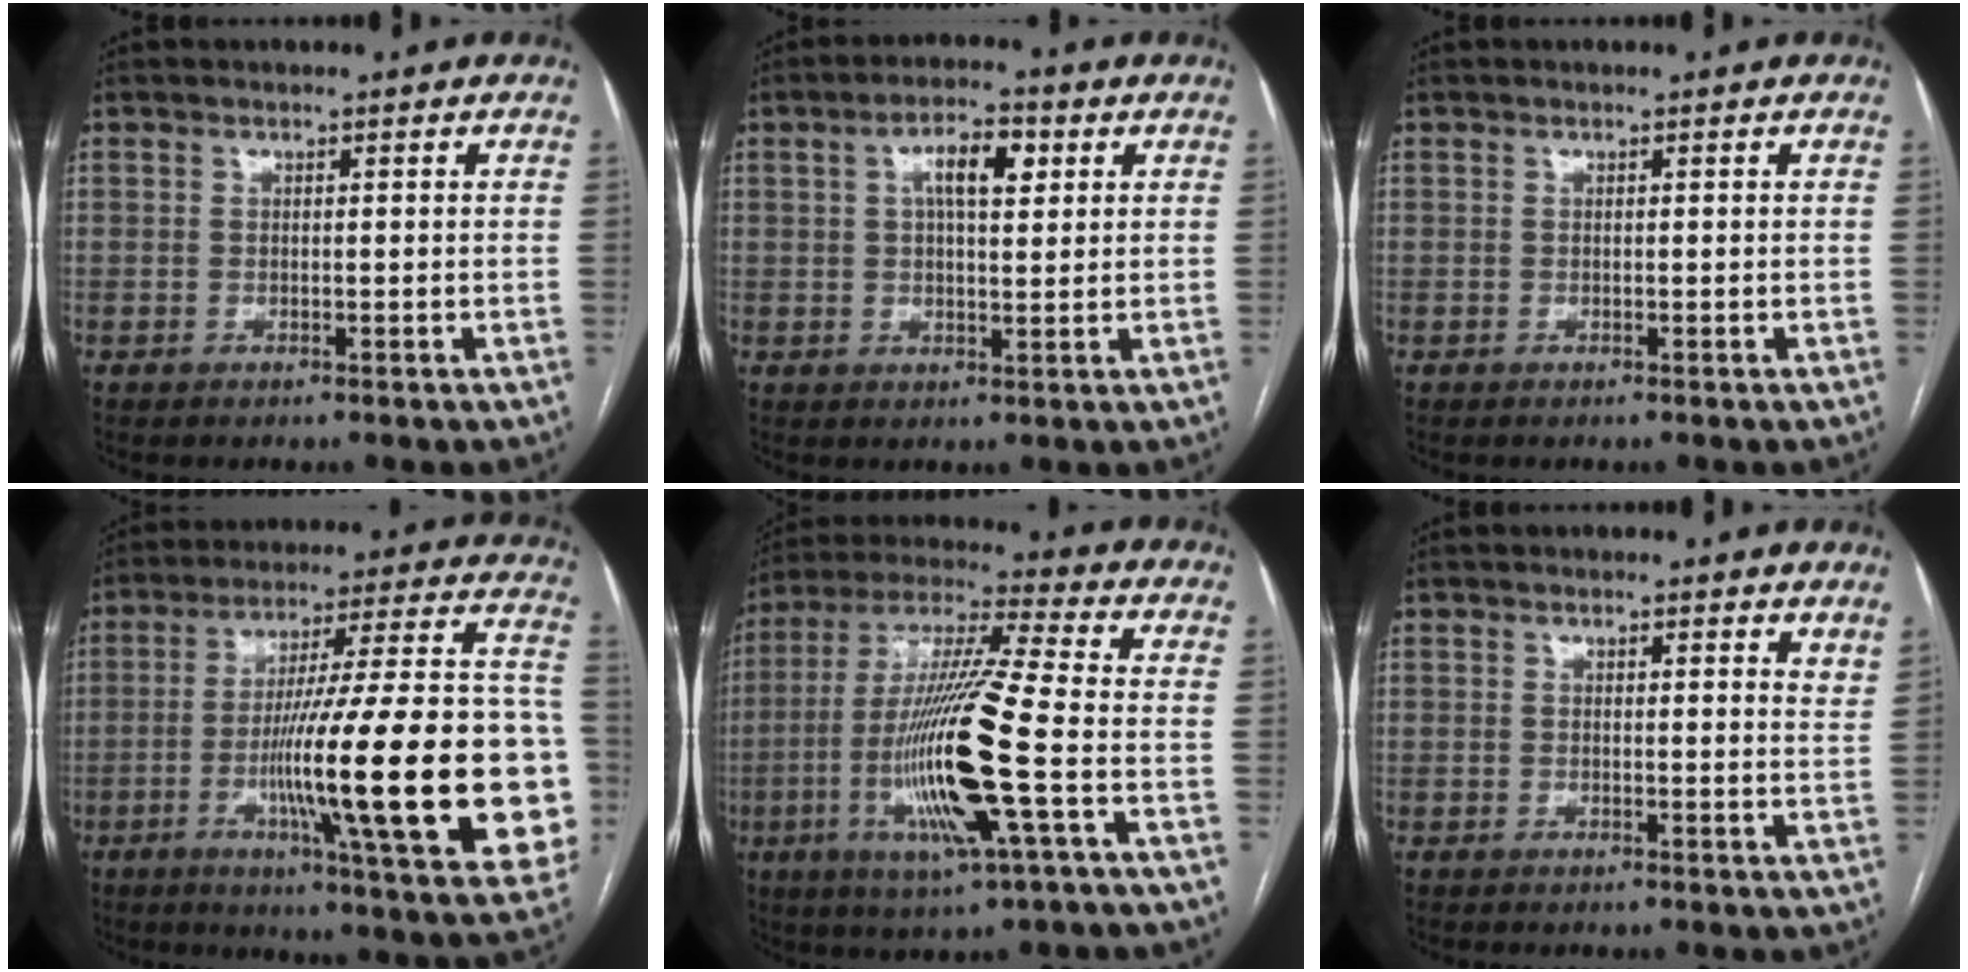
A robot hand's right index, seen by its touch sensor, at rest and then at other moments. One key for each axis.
{"total": 6.4, "fx": 2.2, "fy": 2.3, "fz": 5.6, "tx": -0.098, "ty": 0.014, "tz": 0.035}
{"total": 0.0}
{"total": 31.1, "fx": -6.2, "fy": 3.0, "fz": 30.4, "tx": -0.374, "ty": 0.000, "tz": -0.099}
{"total": 18.0, "fx": -4.3, "fy": 0.4, "fz": 17.5, "tx": -0.358, "ty": -0.015, "tz": -0.086}
{"total": 3.5, "fx": 3.1, "fy": 0.8, "fz": 1.3, "tx": -0.013, "ty": -0.012, "tz": 0.021}